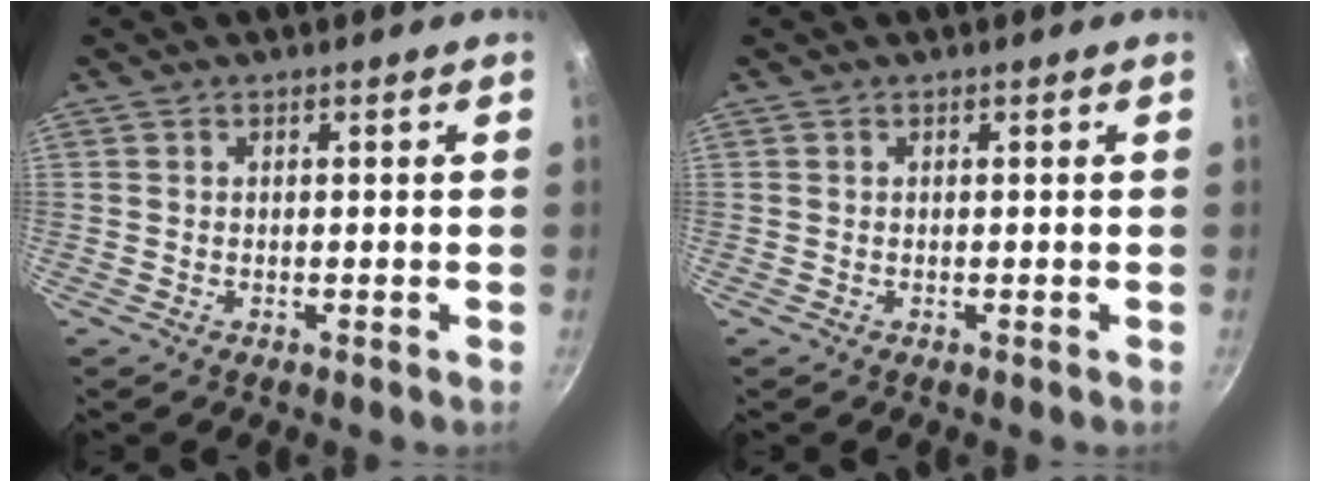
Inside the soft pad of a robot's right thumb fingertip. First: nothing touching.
{"total": 0.0}